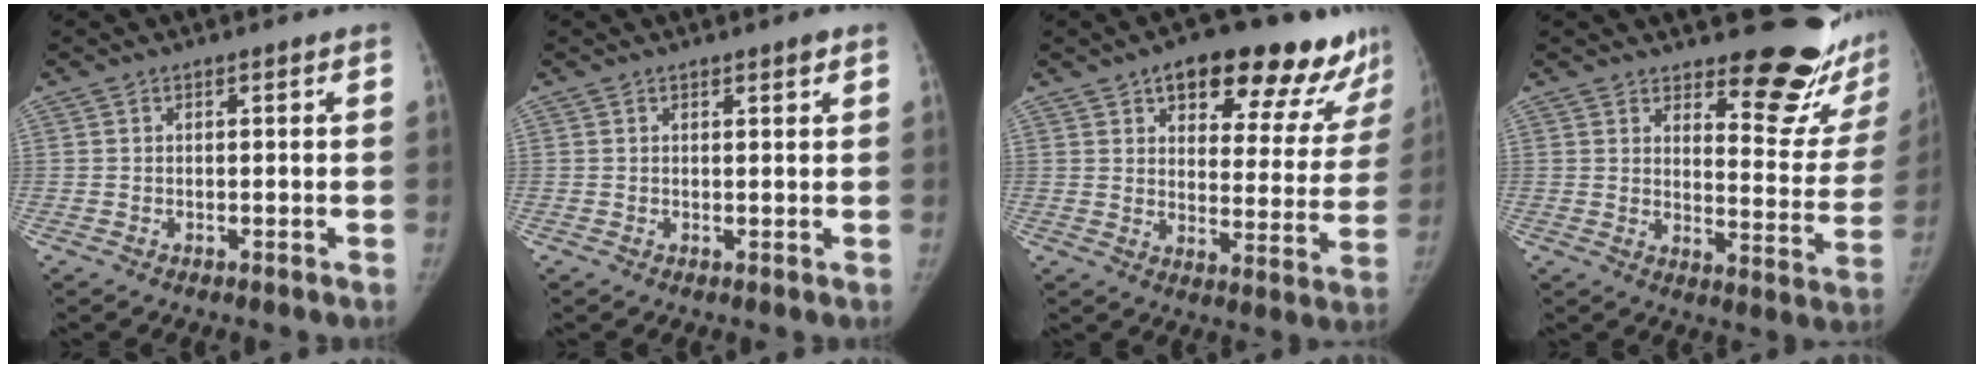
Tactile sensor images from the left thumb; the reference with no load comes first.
{"total": 1.2, "force": [0.9, 0.3, 0.8], "torque": [-0.009, -0.005, 0.012]}
{"total": 21.1, "force": [14.3, 8.8, 12.8], "torque": [-0.115, -0.054, 0.185]}
{"total": 18.2, "force": [14.3, 6.1, 9.4], "torque": [-0.075, -0.130, 0.174]}